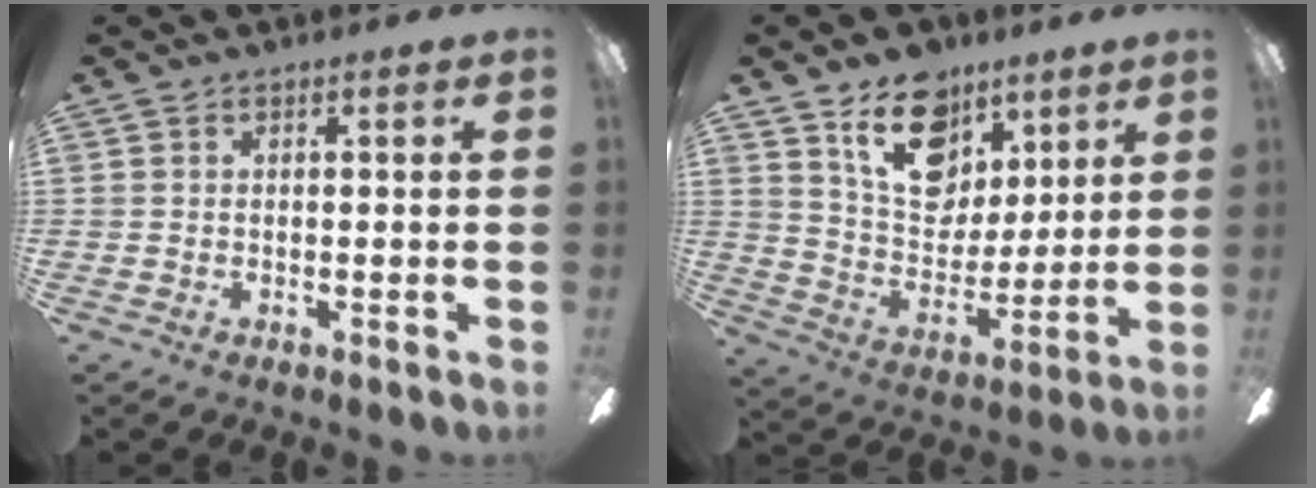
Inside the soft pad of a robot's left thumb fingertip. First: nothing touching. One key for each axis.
{"total": 17.8, "fx": 10.6, "fy": 11.8, "fz": 8.0, "tx": -0.114, "ty": -0.057, "tz": 0.198}